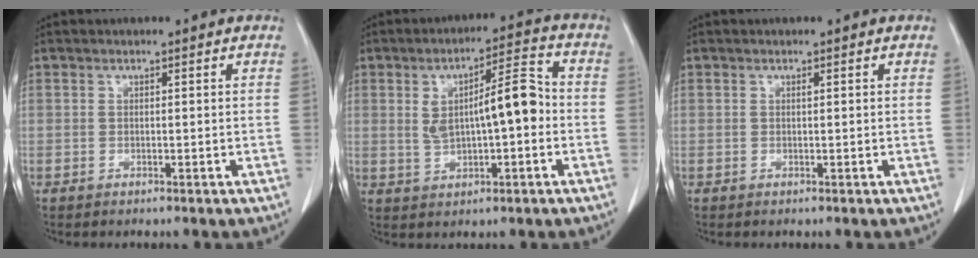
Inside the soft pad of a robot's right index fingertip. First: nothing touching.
{"total": 9.7, "force": [0.2, 2.6, 9.3], "torque": [-0.156, 0.026, 0.007]}
{"total": 0.0}